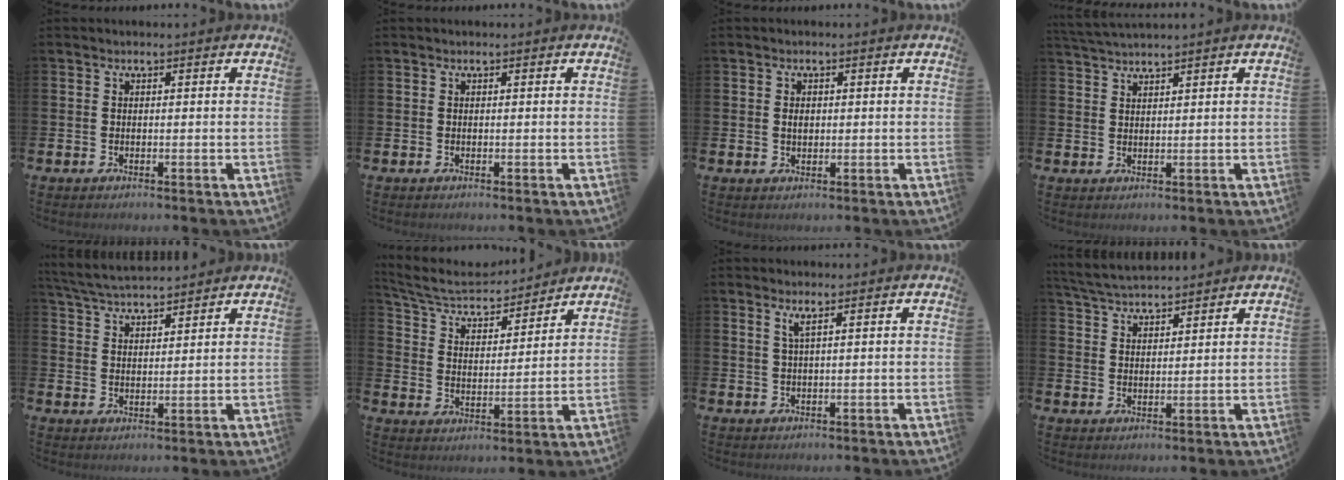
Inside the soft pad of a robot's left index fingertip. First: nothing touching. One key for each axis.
{"total": 0.0}
{"total": 1.8, "fx": 0.2, "fy": 1.0, "fz": 1.4, "tx": -0.021, "ty": 0.003, "tz": 0.000}
{"total": 2.2, "fx": 2.2, "fy": -0.3, "fz": 0.2, "tx": -0.014, "ty": -0.004, "tz": 0.042}
{"total": 4.7, "fx": 4.6, "fy": 0.6, "fz": 0.7, "tx": -0.035, "ty": -0.021, "tz": 0.085}
{"total": 6.8, "fx": 6.3, "fy": 1.8, "fz": 1.7, "tx": -0.072, "ty": -0.047, "tz": 0.108}
{"total": 1.6, "fx": 1.0, "fy": -0.1, "fz": 1.2, "tx": -0.032, "ty": 0.002, "tz": 0.017}
{"total": 4.3, "fx": 4.3, "fy": 0.5, "fz": 0.6, "tx": -0.032, "ty": -0.020, "tz": 0.077}